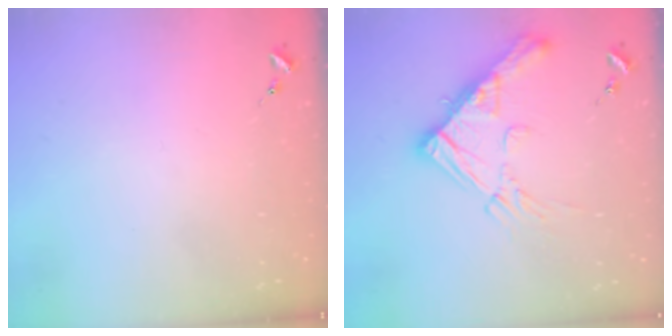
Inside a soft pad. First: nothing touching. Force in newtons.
{"total": 17.3, "press": 17.2, "slide": 1.7}